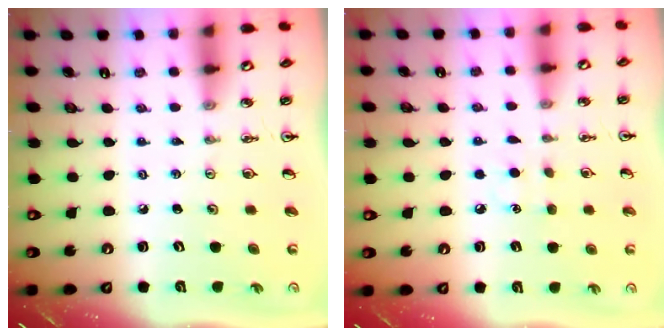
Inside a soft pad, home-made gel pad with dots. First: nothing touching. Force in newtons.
{"total": 6.0, "press": 5.9, "slide": 0.7}